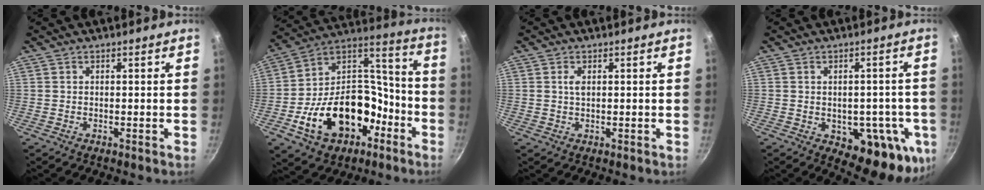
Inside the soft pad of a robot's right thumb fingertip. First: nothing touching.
{"total": 23.8, "force": [-9.7, 16.0, 14.7], "torque": [-0.210, 0.091, -0.148]}
{"total": 1.6, "force": [0.4, 0.8, 1.3], "torque": [-0.024, 0.001, 0.007]}
{"total": 15.6, "force": [-4.1, 8.4, 12.5], "torque": [-0.103, -0.010, -0.043]}